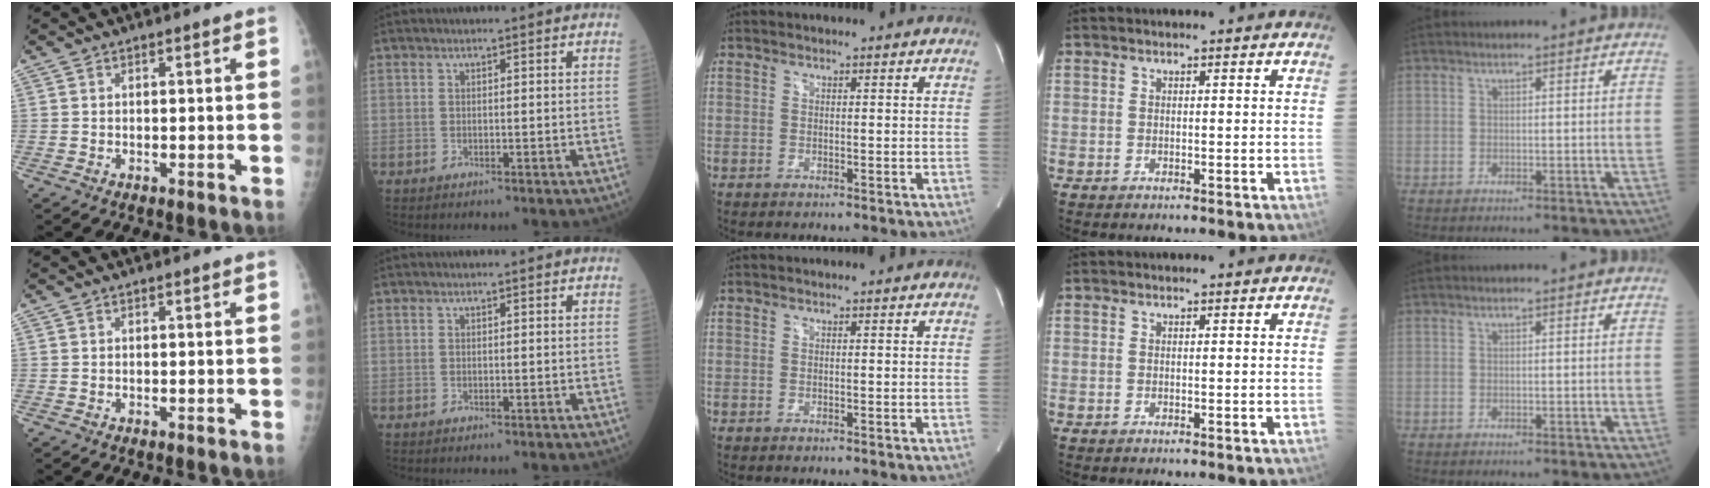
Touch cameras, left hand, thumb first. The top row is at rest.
{}